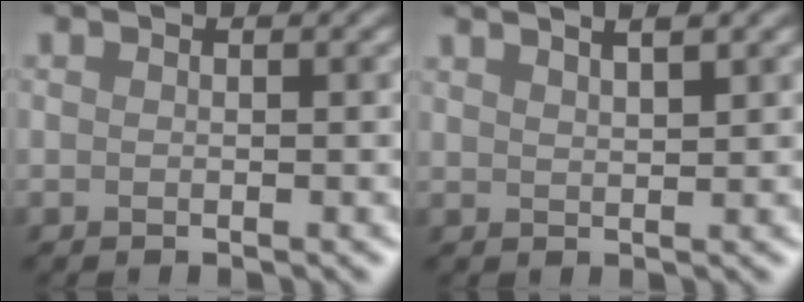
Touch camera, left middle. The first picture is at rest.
{"total": 3.6, "force": [2.8, 1.0, 2.0], "torque": [-0.018, 0.034, 0.025]}